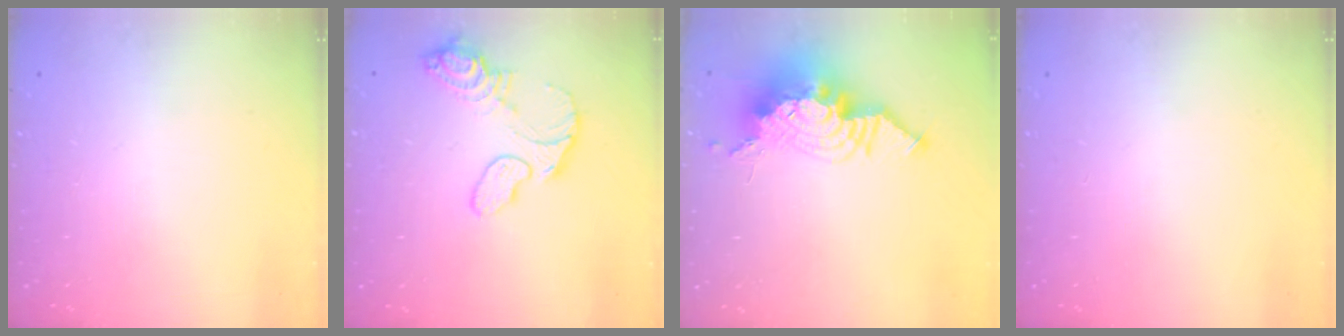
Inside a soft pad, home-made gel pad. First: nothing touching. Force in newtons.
{"total": 11.6, "press": 11.5, "slide": 0.8}
{"total": 21.4, "press": 18.4, "slide": 10.8}
{"total": 0.0}